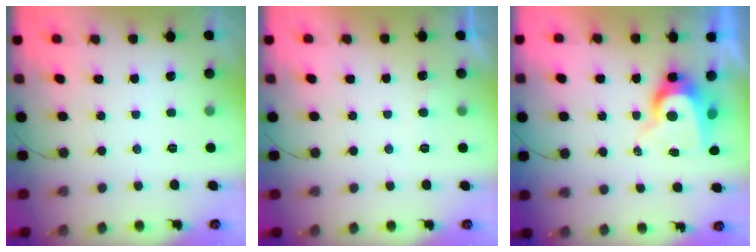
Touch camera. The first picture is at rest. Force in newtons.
{"total": 3.8, "press": 3.7, "slide": 0.2}
{"total": 9.0, "press": 8.9, "slide": 0.9}